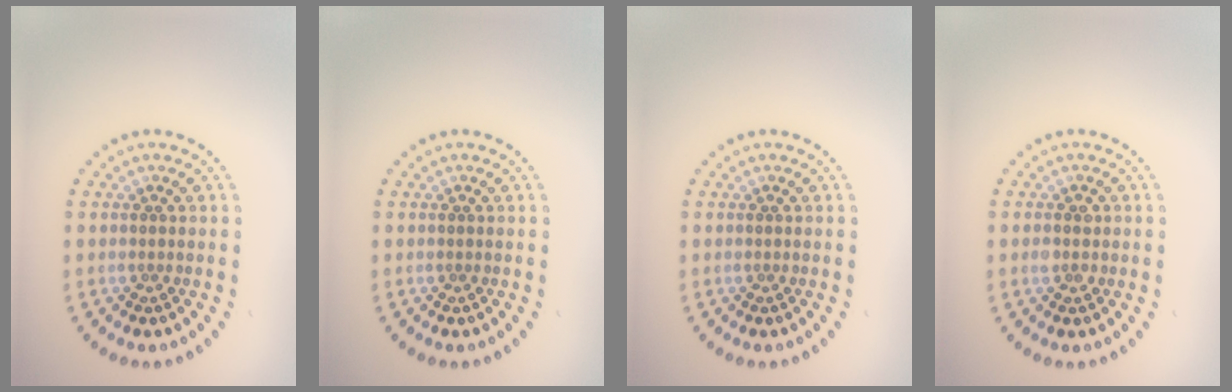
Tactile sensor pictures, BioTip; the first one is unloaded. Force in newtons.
{"total": 0.0}
{"total": 0.0}
{"total": 1.2, "press": 1.2, "slide": 0.3}